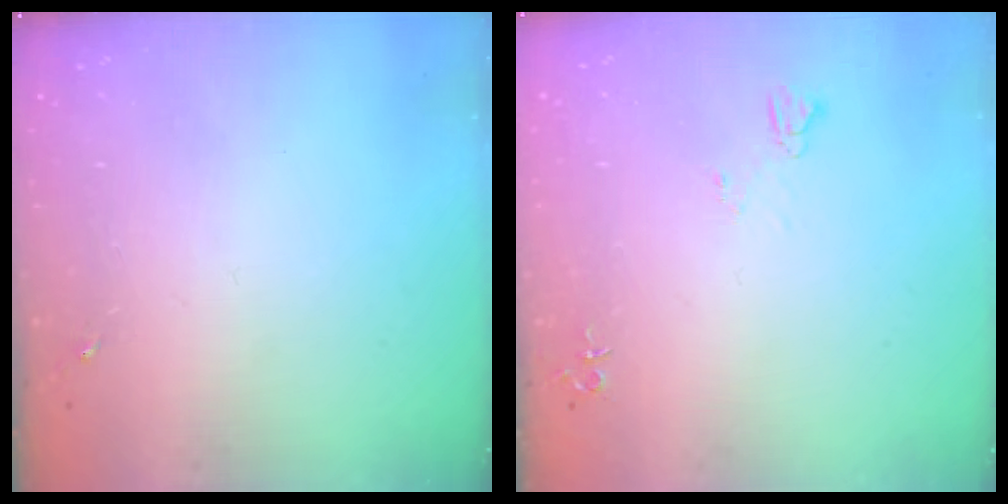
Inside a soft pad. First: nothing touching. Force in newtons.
{"total": 4.9, "press": 4.9, "slide": 0.6}